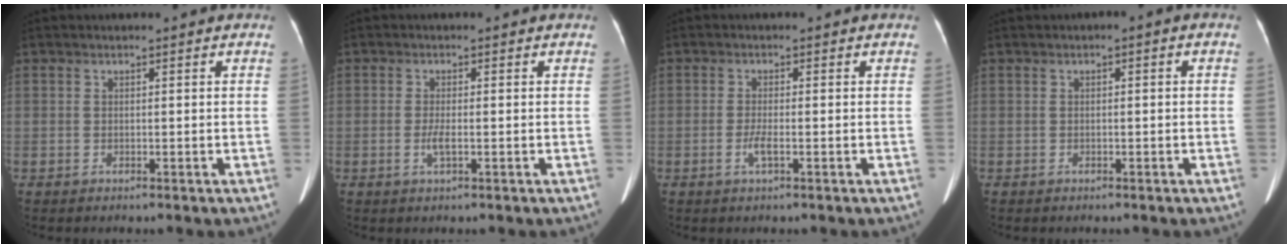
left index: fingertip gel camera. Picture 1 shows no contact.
{"total": 1.9, "force": [-0.5, 0.3, 1.8], "torque": [-0.038, -0.002, -0.010]}
{"total": 2.0, "force": [-0.8, 0.2, 1.9], "torque": [-0.041, -0.002, -0.016]}
{"total": 1.0, "force": [-0.5, 0.7, 0.5], "torque": [-0.004, 0.011, -0.008]}